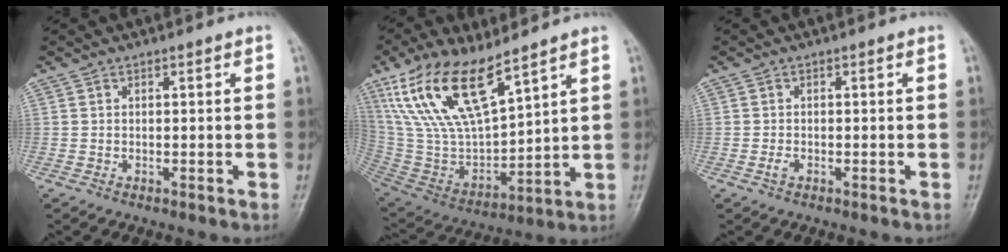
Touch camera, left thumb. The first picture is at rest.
{"total": 19.5, "force": [11.9, 7.4, 13.6], "torque": [-0.250, -0.048, 0.246]}
{"total": 1.1, "force": [-0.5, 0.8, 0.7], "torque": [-0.013, -0.001, -0.011]}